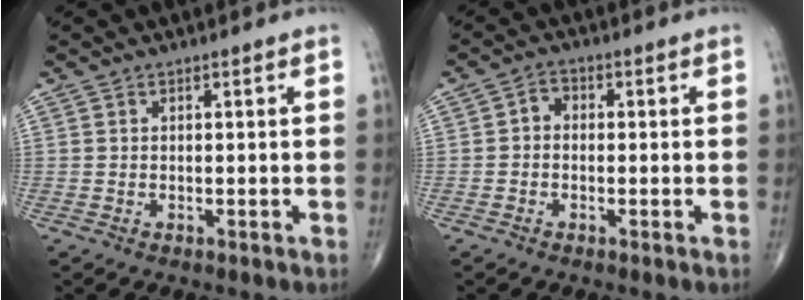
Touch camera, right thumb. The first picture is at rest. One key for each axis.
{"total": 2.6, "fx": -0.3, "fy": 2.1, "fz": 1.5, "tx": -0.014, "ty": 0.012, "tz": -0.018}